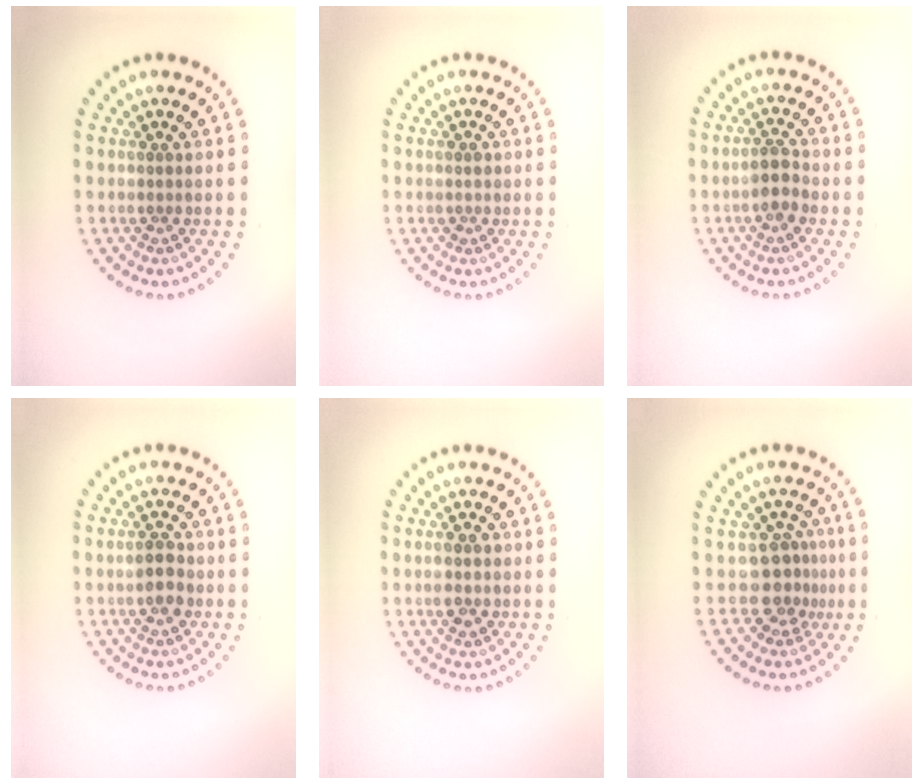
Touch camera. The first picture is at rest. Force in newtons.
{"total": 0.8, "press": 0.8, "slide": 0.2}
{"total": 1.8, "press": 1.7, "slide": 0.6}
{"total": 2.2, "press": 2.2, "slide": 0.3}
{"total": 2.5, "press": 2.5, "slide": 0.2}
{"total": 2.8, "press": 2.1, "slide": 2.0}